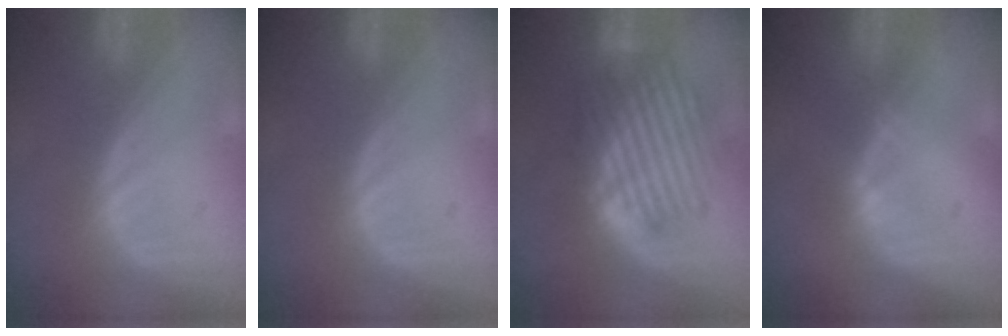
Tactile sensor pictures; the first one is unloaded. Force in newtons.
{"total": 0.0}
{"total": 8.3, "press": 8.0, "slide": 2.4}
{"total": 0.6, "press": 0.5, "slide": 0.2}